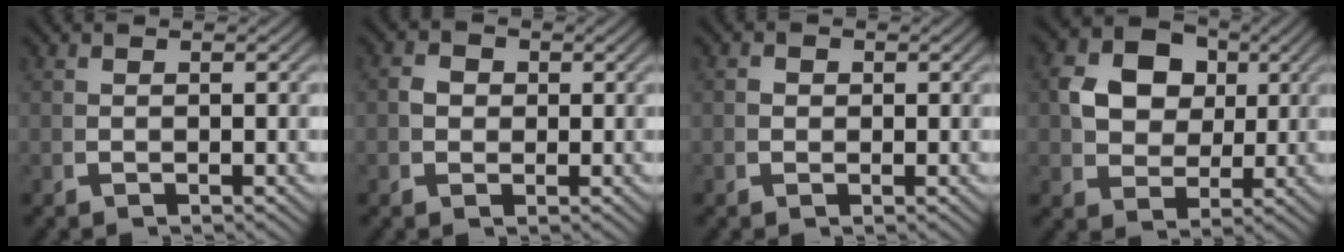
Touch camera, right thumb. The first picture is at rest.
{"total": 2.0, "force": [0.3, 1.7, 1.0], "torque": [-0.019, -0.007, 0.007]}
{"total": 1.2, "force": [0.1, 1.1, 0.4], "torque": [-0.010, -0.006, 0.003]}
{"total": 8.2, "force": [2.0, 6.5, 4.7], "torque": [-0.112, -0.022, 0.048]}